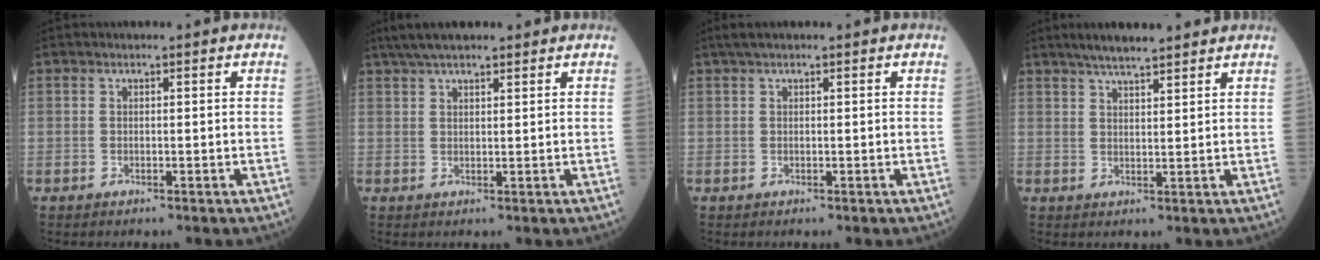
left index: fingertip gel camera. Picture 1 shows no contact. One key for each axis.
{"total": 6.6, "fx": 5.3, "fy": 1.4, "fz": 3.6, "tx": -0.061, "ty": 0.034, "tz": 0.093}
{"total": 1.9, "fx": 1.4, "fy": 0.2, "fz": 1.3, "tx": -0.026, "ty": 0.020, "tz": 0.026}
{"total": 6.3, "fx": 5.2, "fy": 0.8, "fz": 3.4, "tx": -0.056, "ty": 0.024, "tz": 0.089}